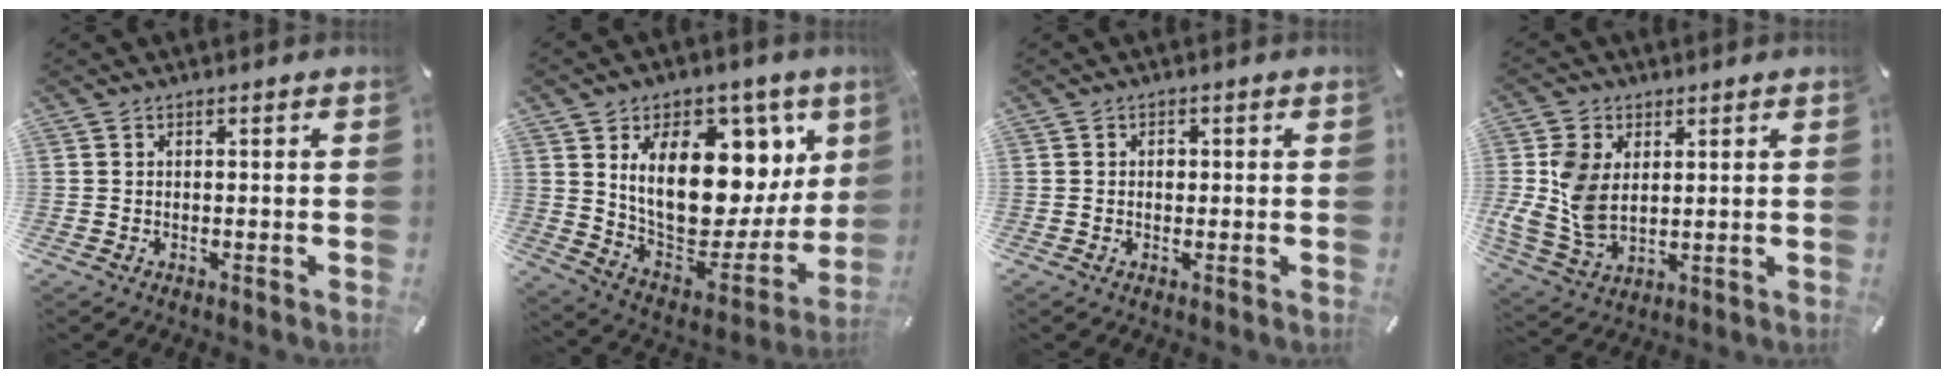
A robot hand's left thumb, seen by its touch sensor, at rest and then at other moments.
{"total": 23.2, "force": [7.4, 14.4, 16.6], "torque": [-0.271, -0.058, 0.133]}
{"total": 1.4, "force": [0.0, 1.2, 0.8], "torque": [-0.010, 0.001, -0.003]}
{"total": 10.5, "force": [1.6, 7.8, 6.8], "torque": [-0.170, 0.002, 0.034]}